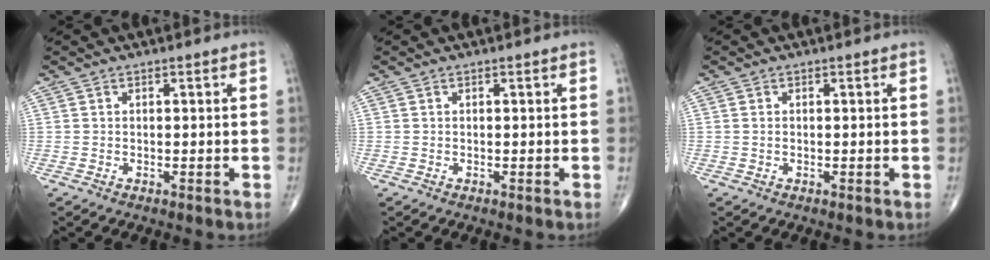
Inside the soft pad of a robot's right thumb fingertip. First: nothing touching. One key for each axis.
{"total": 0.0}
{"total": 0.5, "fx": 0.0, "fy": 0.4, "fz": 0.3, "tx": -0.007, "ty": 0.002, "tz": 0.001}